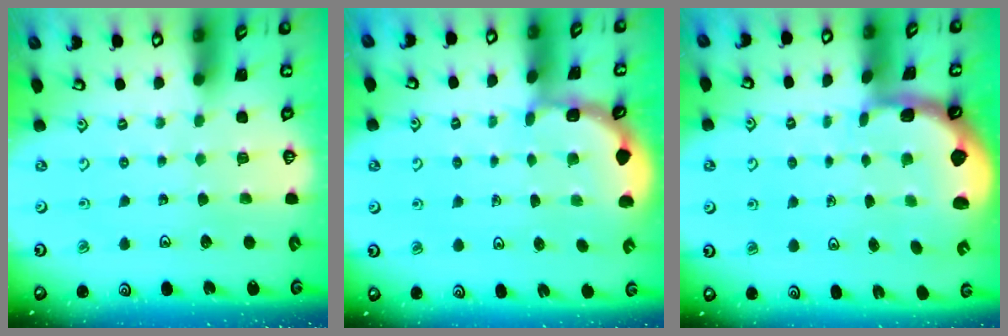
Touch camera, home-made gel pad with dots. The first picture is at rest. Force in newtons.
{"total": 1.9, "press": 1.9, "slide": 0.2}
{"total": 2.3, "press": 1.3, "slide": 1.8}